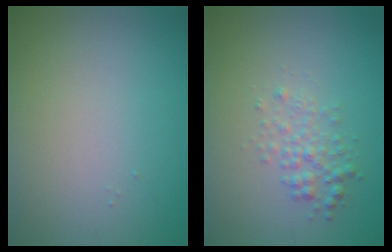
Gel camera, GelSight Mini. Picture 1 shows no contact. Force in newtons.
{"total": 2.0, "press": 2.0, "slide": 0.1}